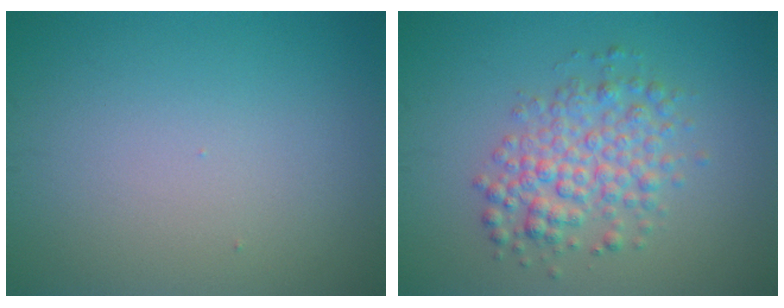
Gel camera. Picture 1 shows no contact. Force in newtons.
{"total": 4.3, "press": 4.3, "slide": 0.1}